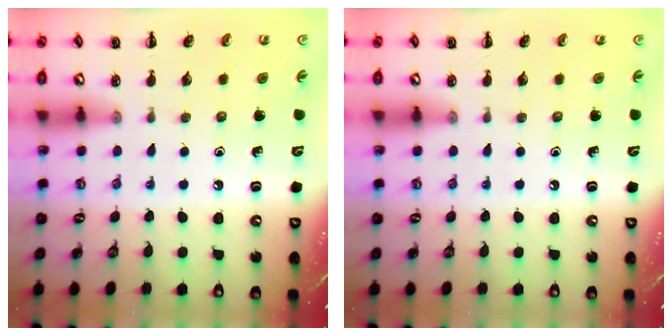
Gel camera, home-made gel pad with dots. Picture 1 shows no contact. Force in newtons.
{"total": 0.0}